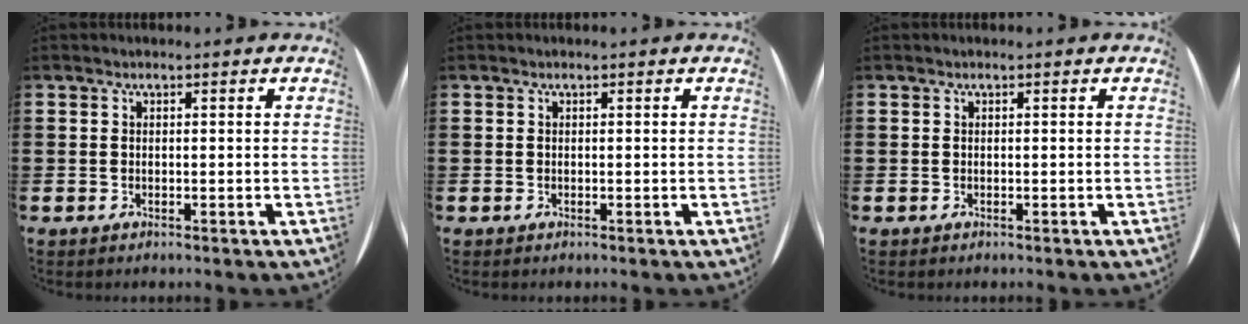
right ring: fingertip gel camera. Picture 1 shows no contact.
{"total": 0.0}
{"total": 0.0}